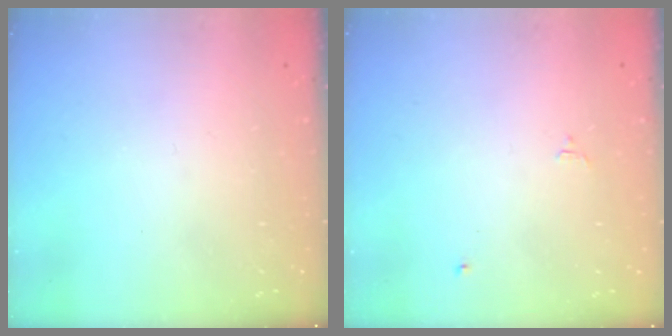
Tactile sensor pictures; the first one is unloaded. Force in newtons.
{"total": 1.6, "press": 1.6, "slide": 0.3}